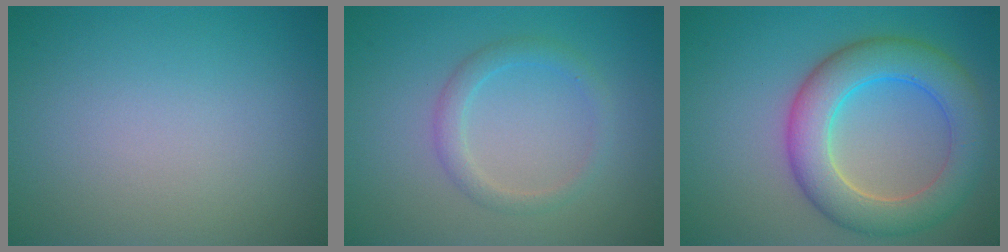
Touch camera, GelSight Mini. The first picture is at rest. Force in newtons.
{"total": 2.0, "press": 2.0, "slide": 0.1}
{"total": 7.2, "press": 7.2, "slide": 0.4}